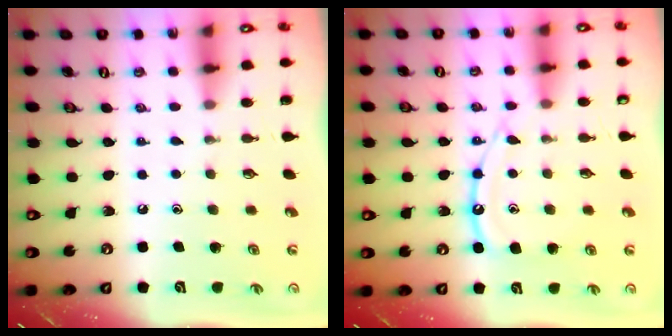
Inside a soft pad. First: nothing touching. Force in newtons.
{"total": 12.6, "press": 12.5, "slide": 1.2}